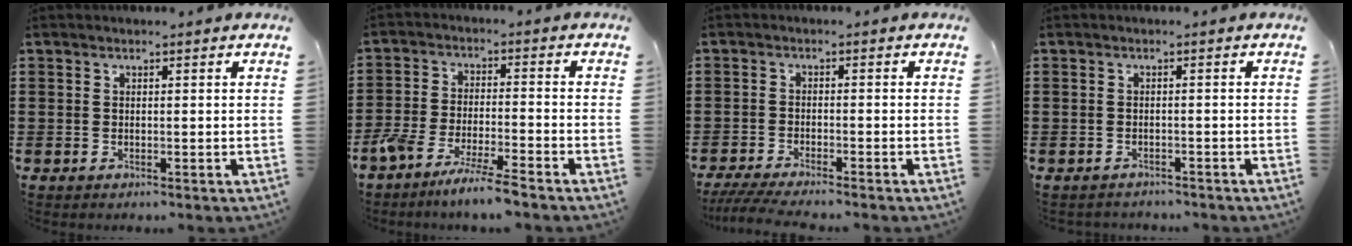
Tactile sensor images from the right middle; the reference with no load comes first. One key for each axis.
{"total": 6.3, "fx": -5.7, "fy": -0.3, "fz": 2.5, "tx": -0.059, "ty": -0.016, "tz": -0.112}
{"total": 3.2, "fx": -2.9, "fy": -0.1, "fz": 1.3, "tx": -0.036, "ty": -0.010, "tz": -0.062}
{"total": 1.0, "fx": -1.0, "fy": 0.2, "fz": -0.1, "tx": -0.002, "ty": 0.002, "tz": -0.021}